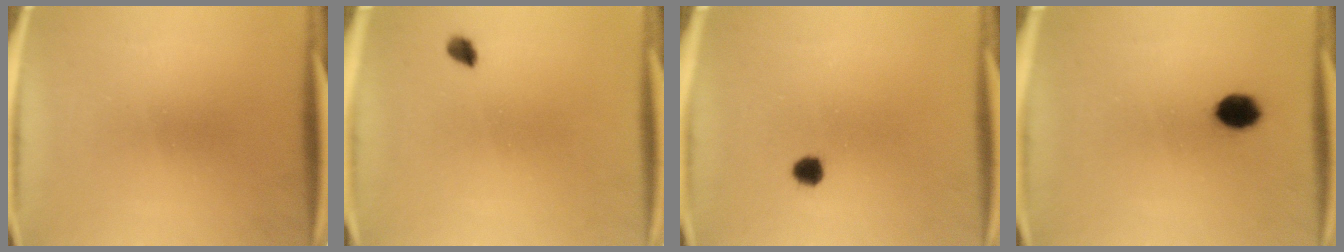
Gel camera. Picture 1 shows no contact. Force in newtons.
{"total": 1.6}
{"total": 2.4}
{"total": 5.4}